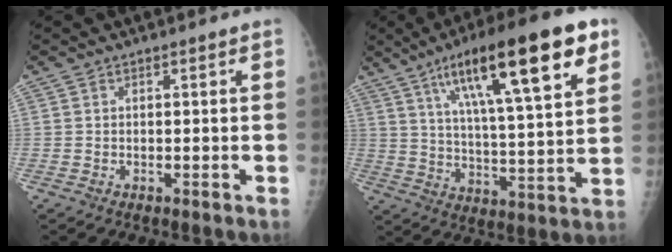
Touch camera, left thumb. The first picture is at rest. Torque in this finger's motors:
{"motor_torque": [2.62, 1.75, 2.05, -0.72, 0.45]}